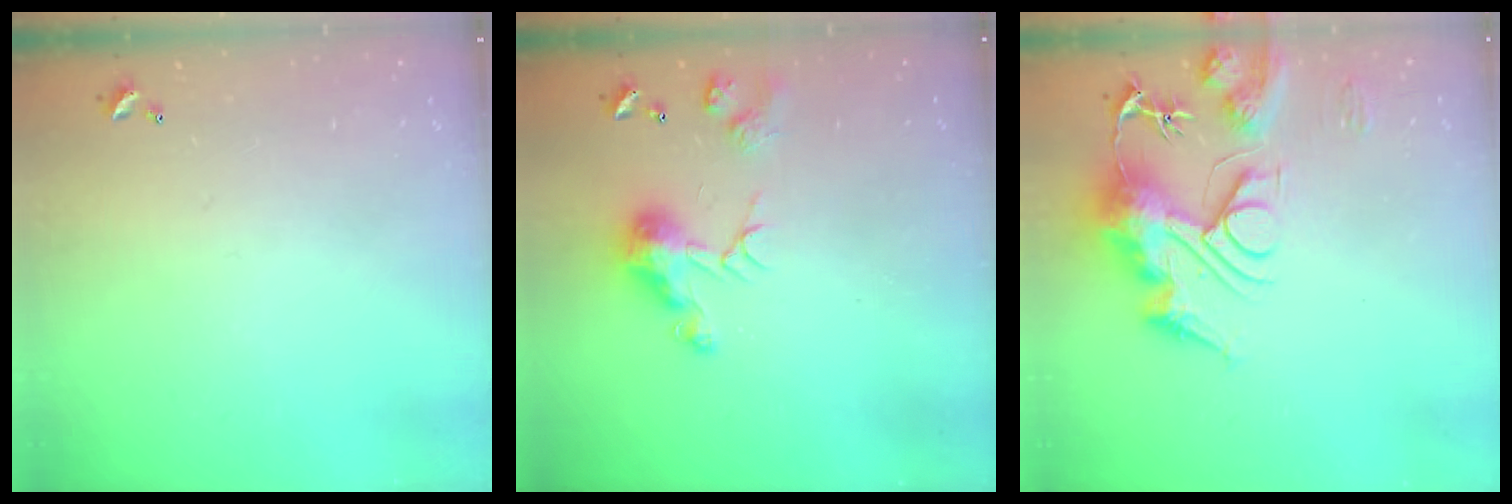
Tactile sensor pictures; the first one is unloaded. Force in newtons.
{"total": 8.2, "press": 8.1, "slide": 0.9}
{"total": 15.0, "press": 14.9, "slide": 1.9}